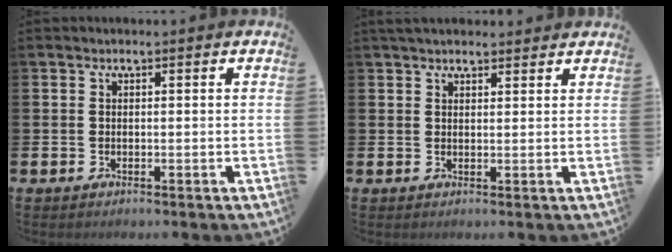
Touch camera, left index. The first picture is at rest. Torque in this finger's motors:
{"motor_torque": [1.19, -0.95, 0.32, 0.04]}